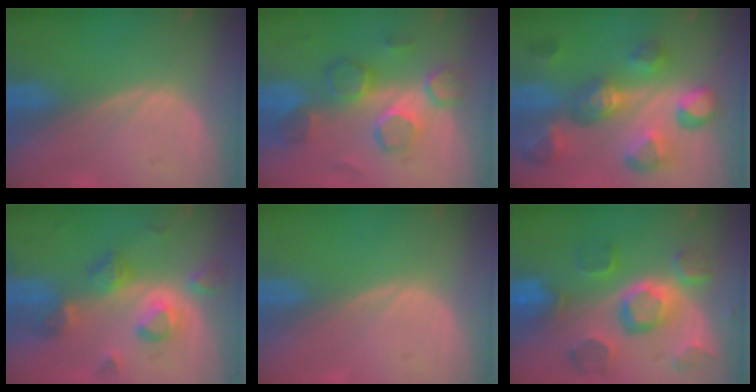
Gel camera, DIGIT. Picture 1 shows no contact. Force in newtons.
{"total": 8.6, "press": 8.3, "slide": 2.2}
{"total": 11.1, "press": 10.1, "slide": 4.7}
{"total": 7.4, "press": 7.3, "slide": 1.1}
{"total": 0.0}
{"total": 11.4, "press": 10.1, "slide": 5.3}